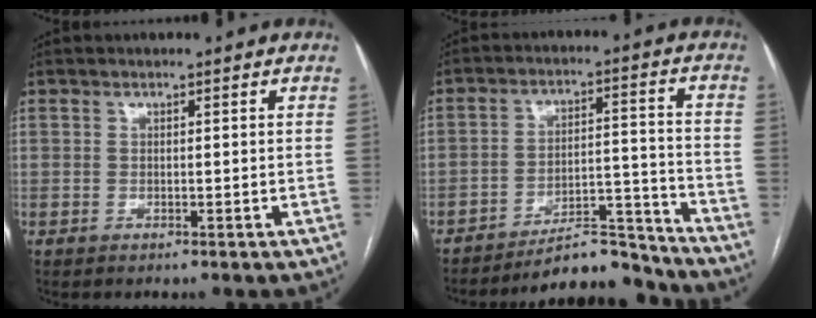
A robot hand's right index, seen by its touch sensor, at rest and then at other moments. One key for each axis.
{"total": 10.9, "fx": -10.5, "fy": 1.8, "fz": 2.1, "tx": -0.017, "ty": 0.043, "tz": -0.169}